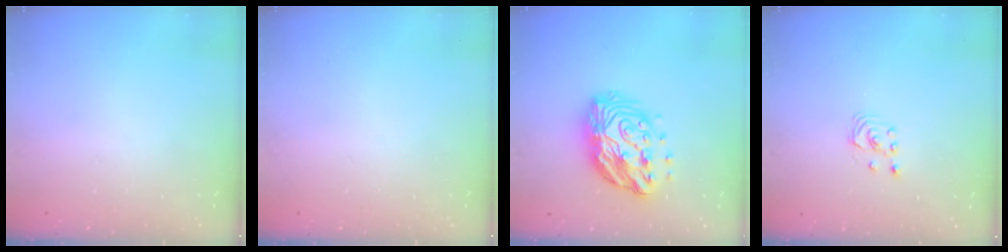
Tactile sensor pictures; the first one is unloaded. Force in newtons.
{"total": 0.0}
{"total": 16.6, "press": 16.5, "slide": 1.5}
{"total": 1.9, "press": 1.9, "slide": 0.2}